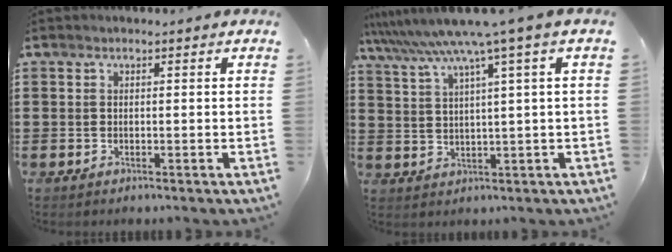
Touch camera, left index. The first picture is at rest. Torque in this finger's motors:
{"motor_torque": [2.14, 0.00, 0.53, 0.21]}